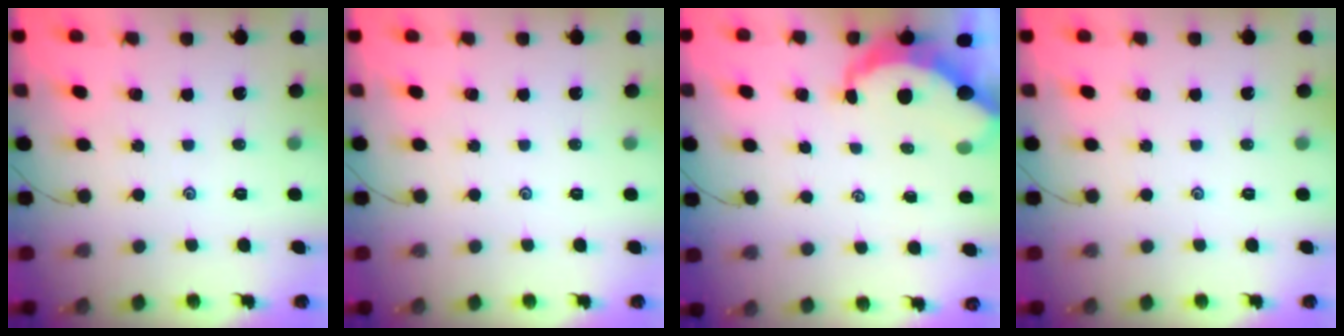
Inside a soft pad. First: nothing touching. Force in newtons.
{"total": 0.0}
{"total": 5.6, "press": 5.5, "slide": 0.8}
{"total": 0.0}